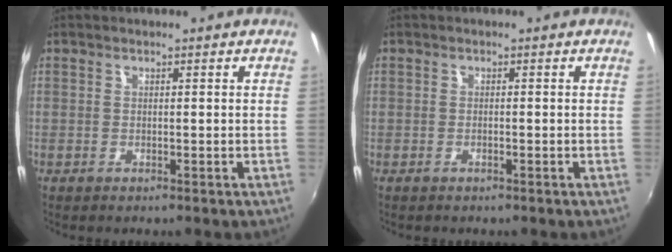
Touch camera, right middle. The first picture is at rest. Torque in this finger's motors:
{"motor_torque": [-0.54, 0.08, -0.27, -0.09]}